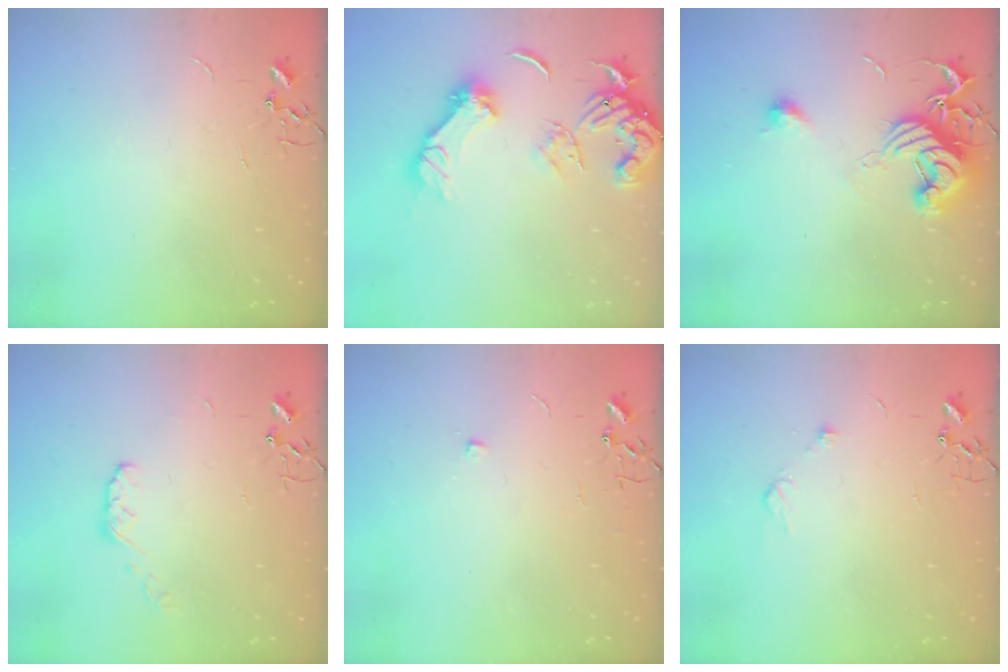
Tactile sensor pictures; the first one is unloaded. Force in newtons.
{"total": 15.1, "press": 15.0, "slide": 1.6}
{"total": 14.2, "press": 14.2, "slide": 0.8}
{"total": 5.2, "press": 5.2, "slide": 0.4}
{"total": 5.1, "press": 5.1, "slide": 0.8}
{"total": 6.1, "press": 6.0, "slide": 0.8}